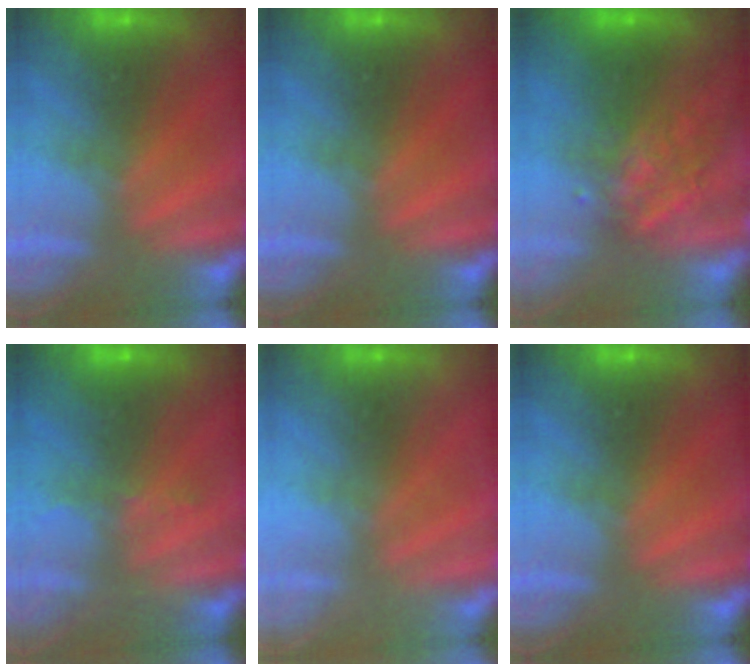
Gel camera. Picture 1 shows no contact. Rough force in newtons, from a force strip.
{"total": 0.0}
{"total": 5.5}
{"total": 2.3}
{"total": 2.4}
{"total": 0.0}